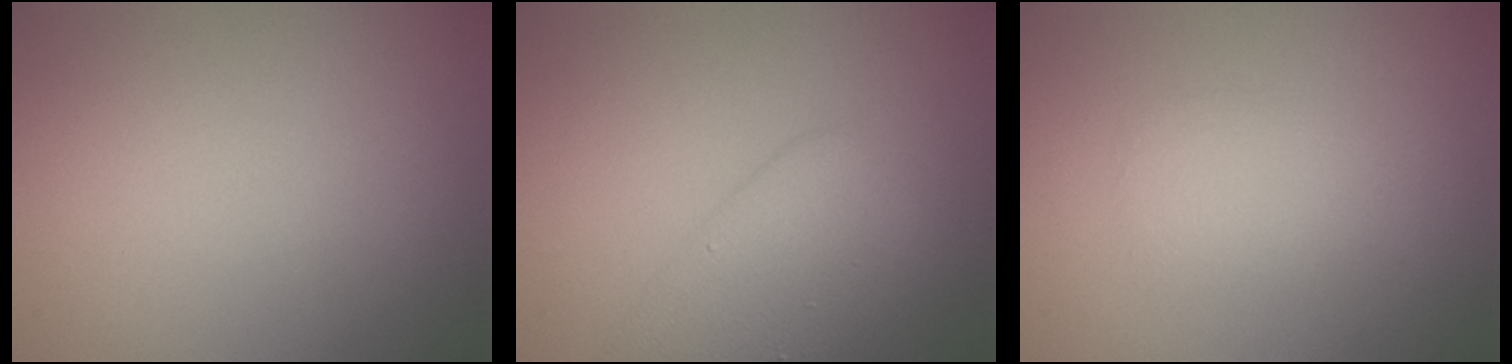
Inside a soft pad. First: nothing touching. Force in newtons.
{"total": 4.1, "press": 4.0, "slide": 0.3}
{"total": 1.6, "press": 1.6, "slide": 0.0}